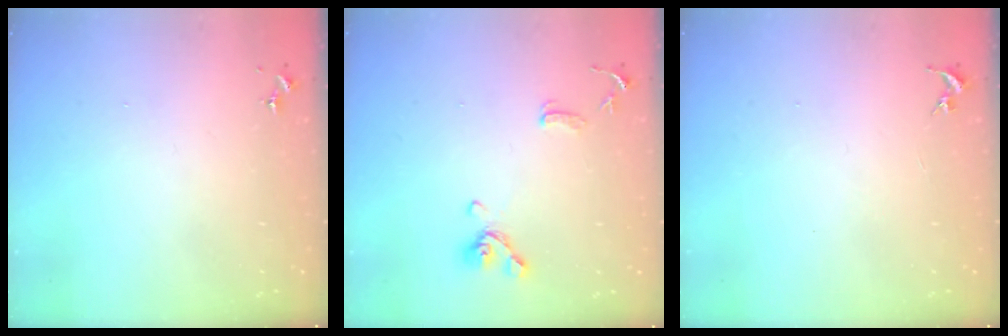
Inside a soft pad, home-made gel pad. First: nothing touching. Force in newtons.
{"total": 11.6, "press": 11.4, "slide": 2.1}
{"total": 0.0}